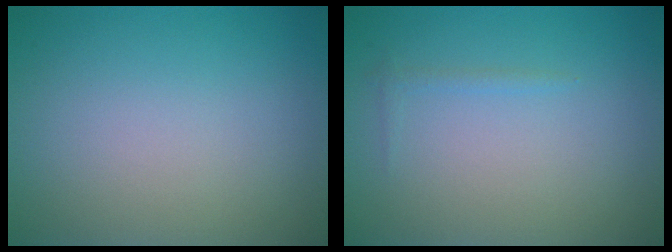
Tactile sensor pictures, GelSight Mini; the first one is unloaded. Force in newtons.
{"total": 0.6, "press": 0.6, "slide": 0.1}